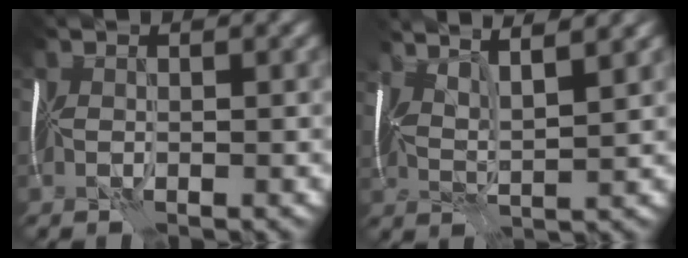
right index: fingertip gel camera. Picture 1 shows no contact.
{"total": 5.3, "force": [3.8, 1.2, 3.5], "torque": [-0.059, 0.013, 0.056]}